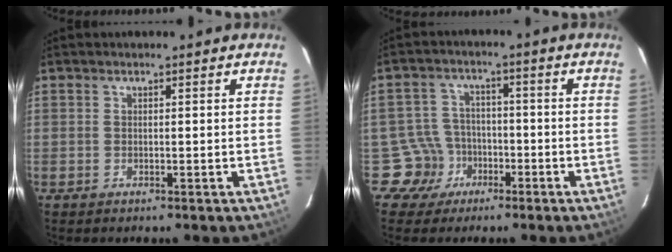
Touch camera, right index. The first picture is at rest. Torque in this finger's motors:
{"motor_torque": [-0.12, -0.04, -0.84, -0.21]}